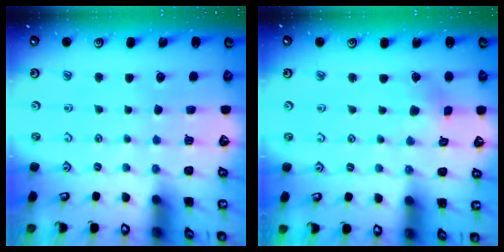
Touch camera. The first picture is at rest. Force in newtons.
{"total": 2.8, "press": 2.8, "slide": 0.3}